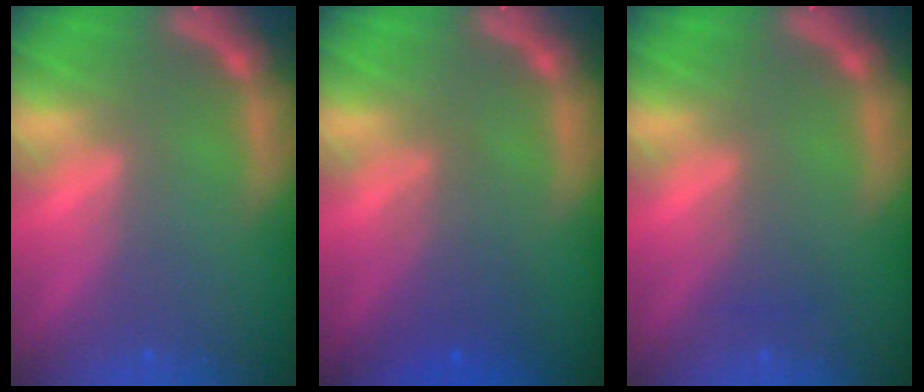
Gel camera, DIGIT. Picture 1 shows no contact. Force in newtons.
{"total": 3.0}
{"total": 1.5}